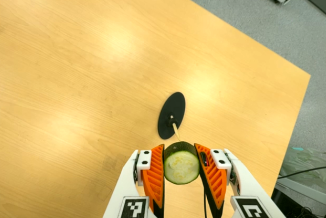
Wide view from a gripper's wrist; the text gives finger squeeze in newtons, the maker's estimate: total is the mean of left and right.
{"total": 13.3, "left": 12.5, "right": 14.2}